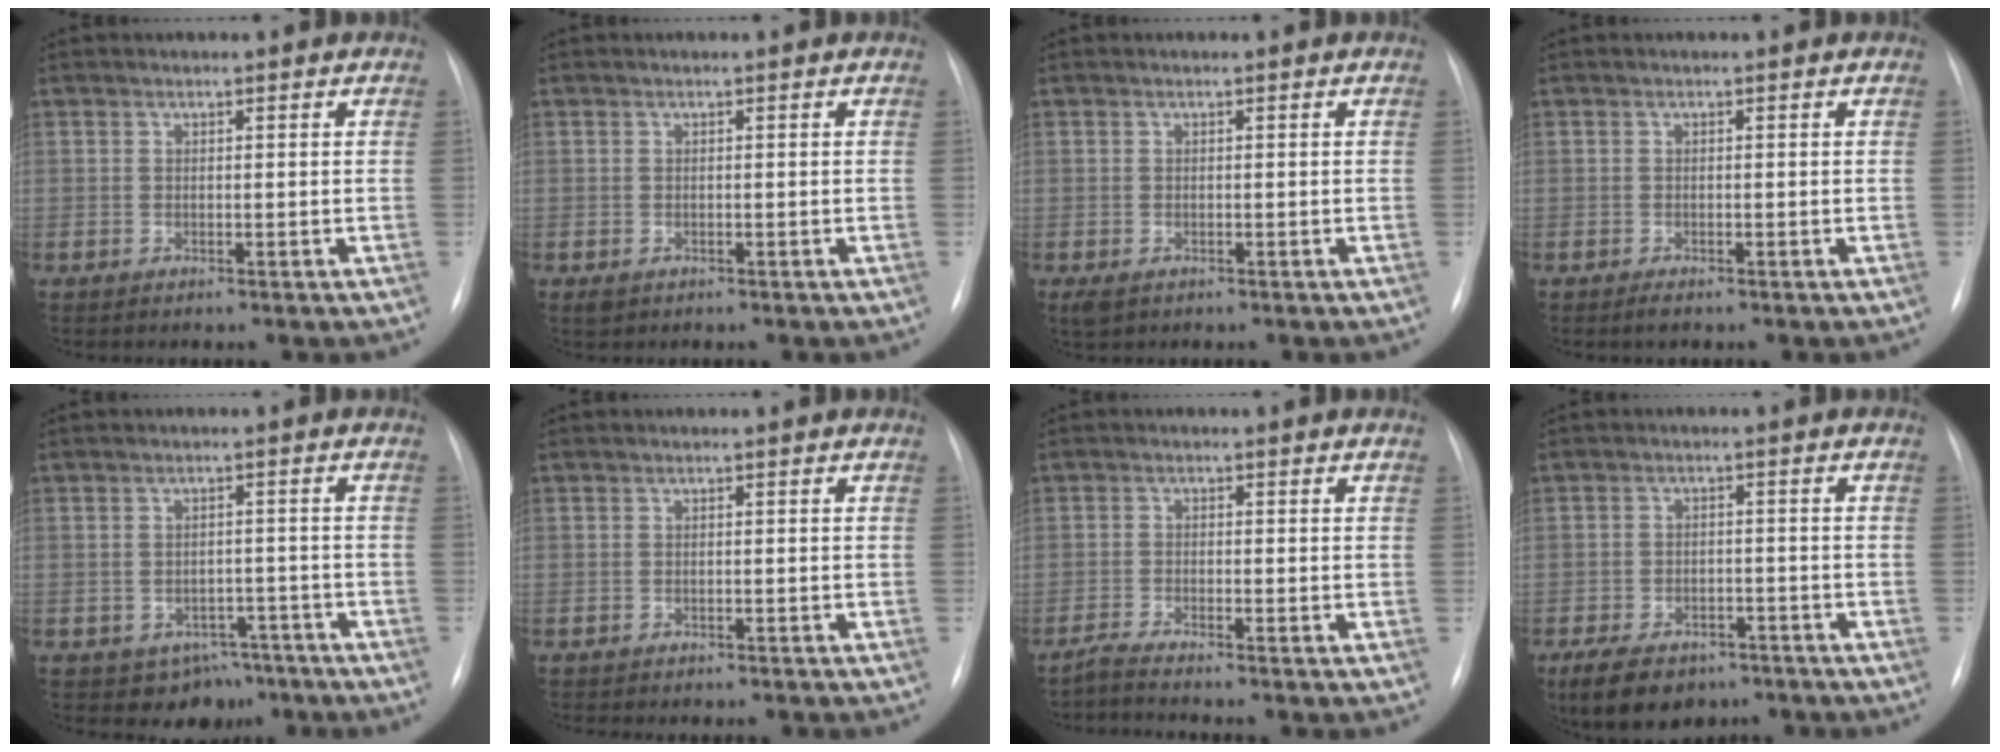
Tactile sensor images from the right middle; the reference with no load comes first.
{"total": 0.9, "force": [-0.4, 0.7, 0.4], "torque": [-0.008, 0.001, -0.002]}
{"total": 1.7, "force": [-0.8, 1.1, 1.0], "torque": [-0.020, -0.003, -0.005]}
{"total": 1.0, "force": [-0.7, 0.2, 0.6], "torque": [-0.014, -0.003, -0.010]}
{"total": 5.6, "force": [-3.9, 3.9, 1.1], "torque": [0.003, 0.015, -0.046]}
{"total": 2.5, "force": [-2.2, 0.7, 1.1], "torque": [-0.017, -0.006, -0.022]}
{"total": 2.3, "force": [-2.0, -0.9, 0.4], "torque": [-0.017, -0.009, -0.045]}
{"total": 10.2, "force": [-7.2, 5.5, 4.8], "torque": [-0.092, -0.002, -0.107]}